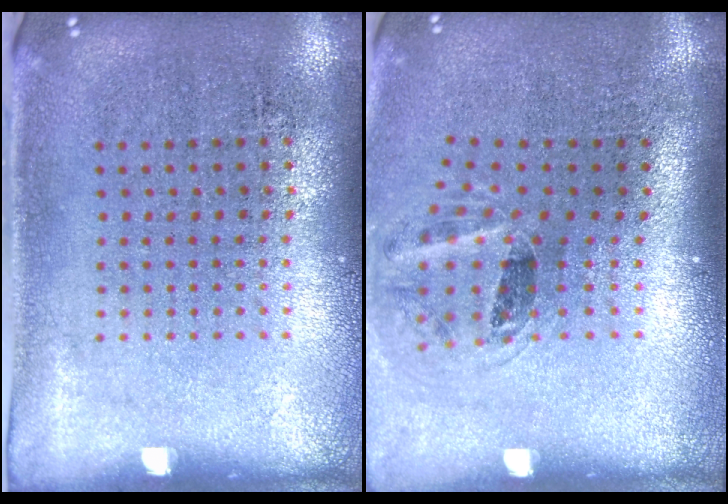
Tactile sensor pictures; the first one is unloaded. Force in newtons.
{"total": 1.3, "press": 1.0, "slide": 0.9}